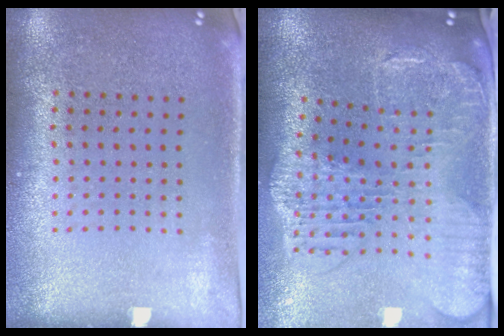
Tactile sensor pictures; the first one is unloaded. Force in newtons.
{"total": 2.5, "press": 2.2, "slide": 1.2}